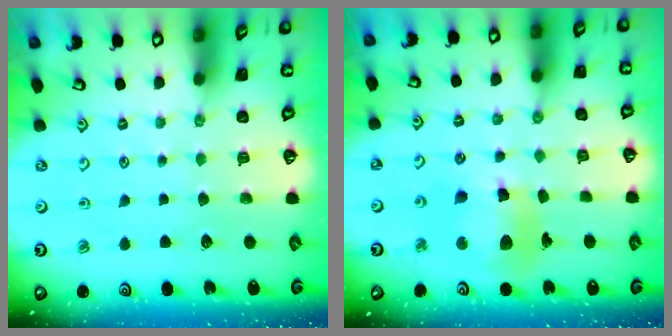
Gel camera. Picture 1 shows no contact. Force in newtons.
{"total": 12.6, "press": 12.5, "slide": 1.6}